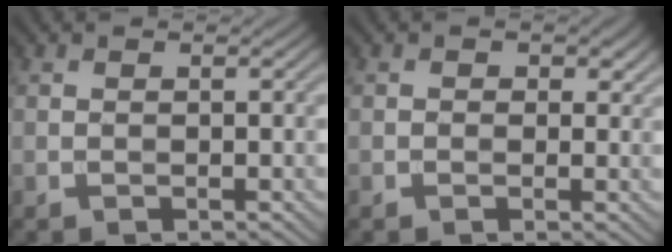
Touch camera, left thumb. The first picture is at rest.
{"total": 1.2, "force": [0.3, 1.0, 0.6], "torque": [-0.008, -0.006, 0.001]}